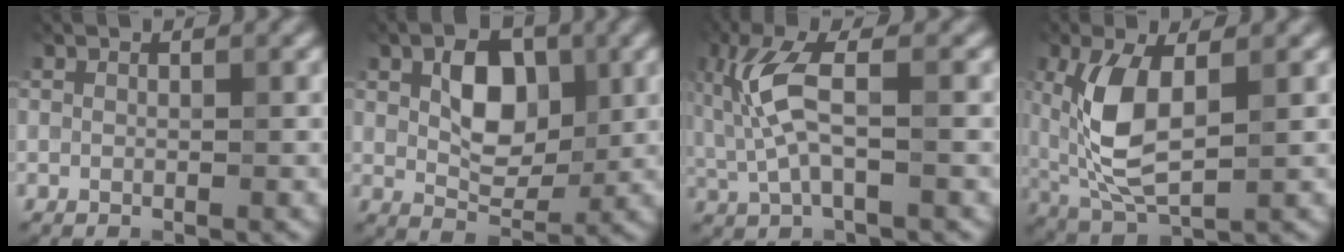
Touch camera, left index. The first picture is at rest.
{"total": 5.3, "force": [1.1, 3.3, 4.0], "torque": [-0.065, 0.000, 0.016]}
{"total": 5.5, "force": [0.8, 2.0, 5.1], "torque": [-0.124, 0.001, 0.014]}
{"total": 7.3, "force": [1.1, 3.4, 6.4], "torque": [-0.146, -0.008, 0.026]}